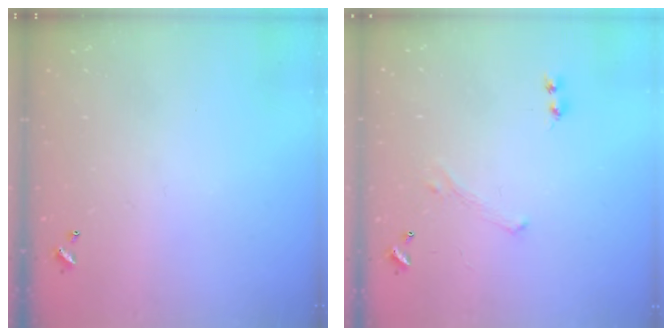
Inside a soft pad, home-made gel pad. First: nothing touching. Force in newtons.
{"total": 0.0}